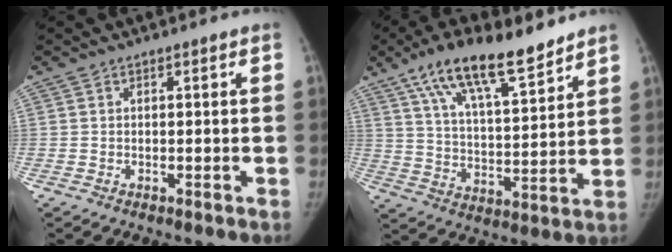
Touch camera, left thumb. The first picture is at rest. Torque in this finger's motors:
{"motor_torque": [0.85, 0.85, 0.64, -0.53, 0.15]}